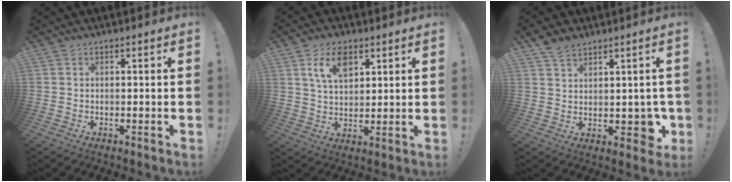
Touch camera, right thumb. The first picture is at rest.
{"total": 9.0, "force": [4.6, 5.0, 5.8], "torque": [-0.101, -0.005, 0.086]}
{"total": 9.7, "force": [3.9, 7.3, 5.0], "torque": [-0.069, -0.022, 0.088]}